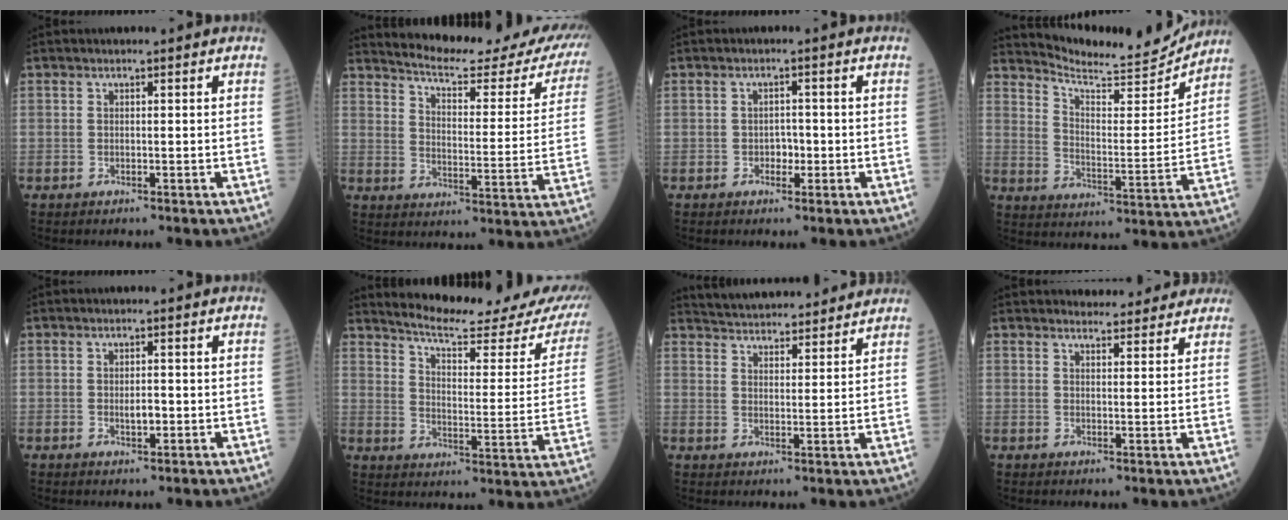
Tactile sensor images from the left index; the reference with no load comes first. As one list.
[{"total": 24.2, "force": [22.3, 2.8, 8.8], "torque": [-0.119, -0.076, 0.271]}, {"total": 1.8, "force": [-0.6, 1.2, 1.2], "torque": [-0.013, 0.005, -0.008]}, {"total": 14.7, "force": [14.4, 0.9, 2.3], "torque": [-0.044, -0.037, 0.209]}, {"total": 2.0, "force": [-0.3, 0.8, 1.8], "torque": [-0.032, 0.000, -0.002]}, {"total": 22.1, "force": [20.3, 1.6, 8.5], "torque": [-0.112, -0.075, 0.254]}, {"total": 15.0, "force": [14.2, 2.4, 4.2], "torque": [-0.064, 0.031, 0.205]}, {"total": 10.3, "force": [9.7, 2.5, 2.4], "torque": [-0.014, 0.011, 0.105]}]